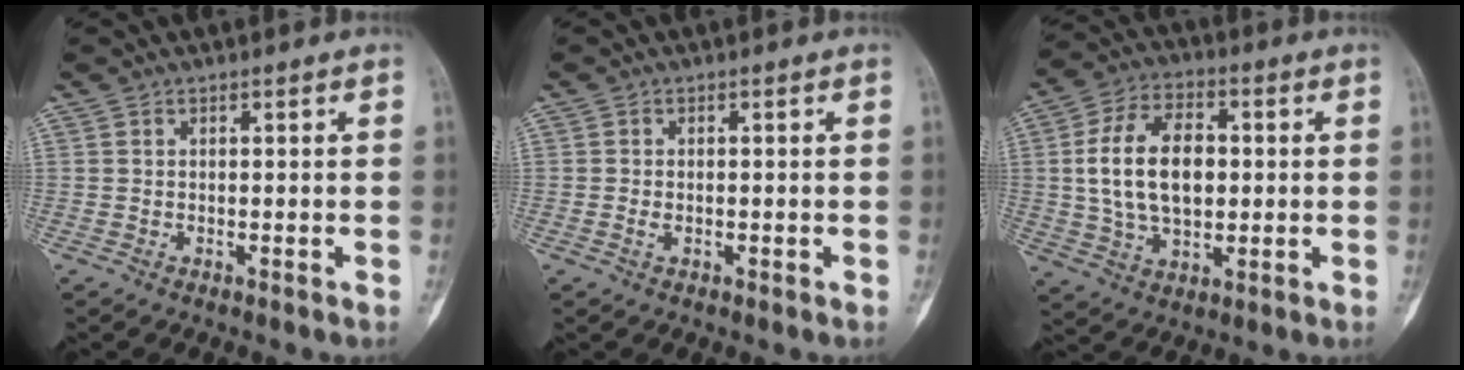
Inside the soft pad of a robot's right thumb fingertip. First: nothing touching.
{"total": 1.2, "force": [-0.4, 0.9, 0.8], "torque": [-0.016, 0.003, -0.009]}
{"total": 14.9, "force": [1.2, 9.1, 11.7], "torque": [-0.195, 0.007, 0.020]}